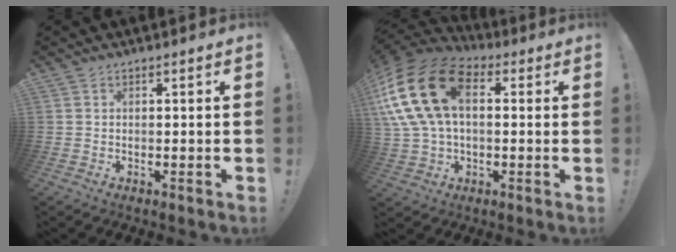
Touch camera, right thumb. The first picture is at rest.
{"total": 22.1, "force": [5.1, 14.1, 16.3], "torque": [-0.318, -0.001, 0.091]}